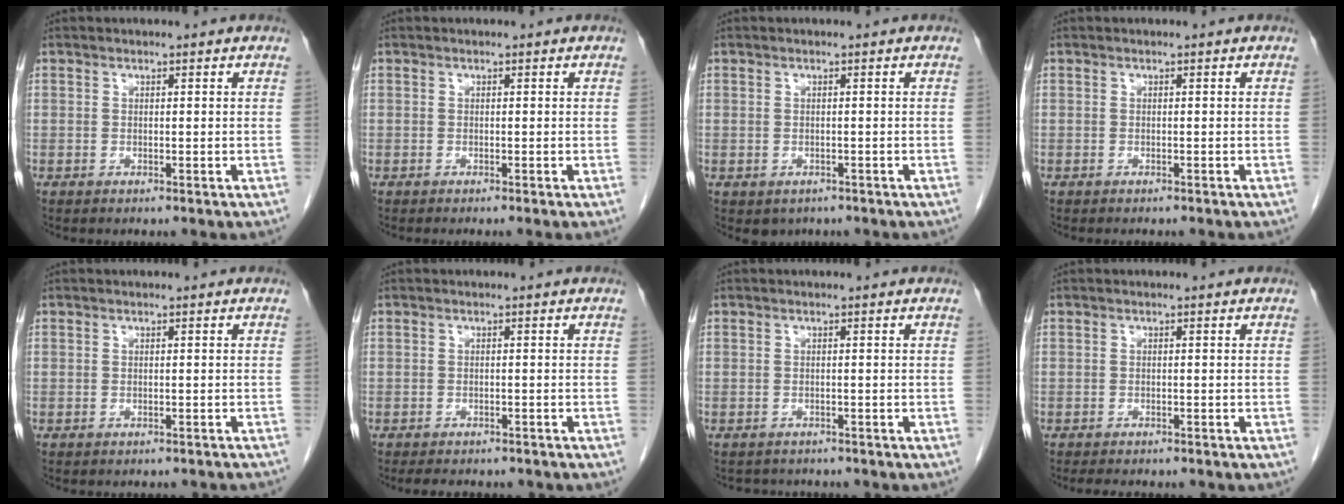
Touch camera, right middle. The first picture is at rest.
{"total": 1.0, "force": [-0.8, -0.3, 0.5], "torque": [-0.002, 0.006, -0.014]}
{"total": 2.1, "force": [-1.3, 1.5, 0.6], "torque": [-0.009, 0.001, -0.009]}
{"total": 2.0, "force": [-1.8, 0.5, 0.9], "torque": [-0.017, -0.004, -0.017]}
{"total": 5.5, "force": [-5.0, 1.5, 1.5], "torque": [-0.021, -0.007, -0.051]}
{"total": 7.5, "force": [-6.5, 2.4, 2.9], "torque": [-0.038, 0.000, -0.077]}
{"total": 3.7, "force": [-3.4, 1.4, 0.5], "torque": [-0.007, -0.001, -0.043]}
{"total": 5.6, "force": [-4.8, 1.5, 2.4], "torque": [-0.033, -0.006, -0.061]}